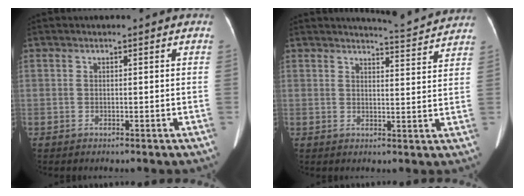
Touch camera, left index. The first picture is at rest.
{"total": 6.1, "force": [6.0, -0.9, 0.2], "torque": [-0.021, -0.011, 0.076]}